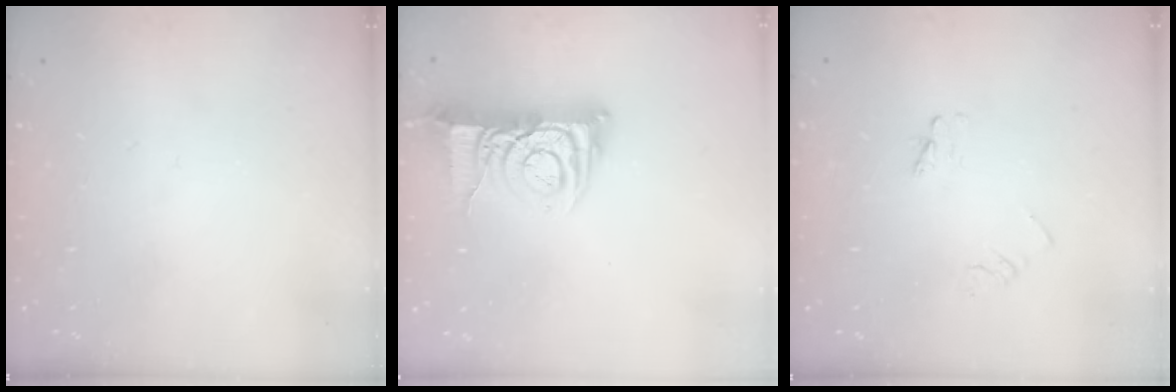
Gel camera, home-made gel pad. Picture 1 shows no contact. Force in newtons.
{"total": 9.6, "press": 9.5, "slide": 1.1}
{"total": 2.9, "press": 2.9, "slide": 0.3}